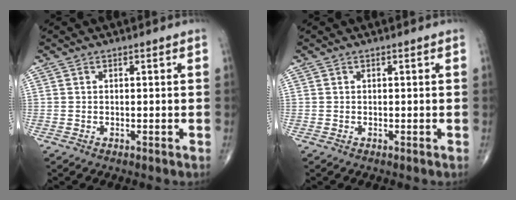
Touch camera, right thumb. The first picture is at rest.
{"total": 0.0}